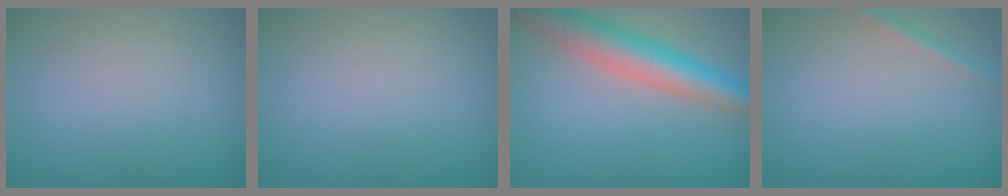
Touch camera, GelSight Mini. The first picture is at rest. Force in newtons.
{"total": 0.0}
{"total": 7.5, "press": 7.4, "slide": 0.4}
{"total": 1.2, "press": 1.2, "slide": 0.0}